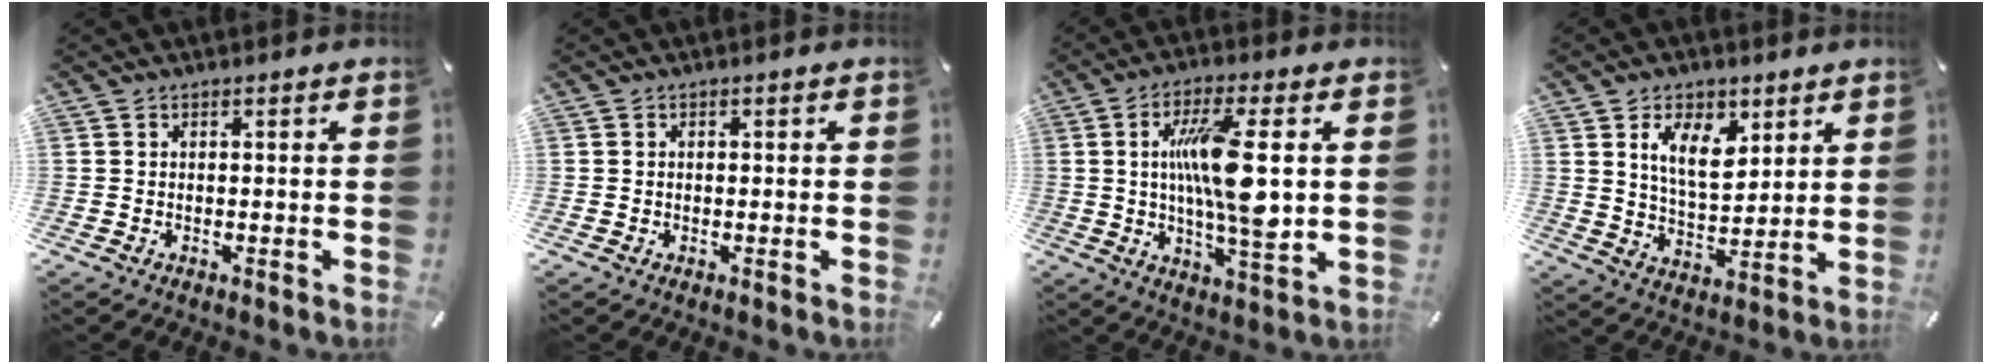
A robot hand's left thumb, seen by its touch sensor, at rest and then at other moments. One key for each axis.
{"total": 0.6, "fx": -0.1, "fy": 0.5, "fz": 0.2, "tx": -0.003, "ty": 0.003, "tz": -0.003}
{"total": 14.7, "fx": 1.9, "fy": 3.6, "fz": 14.2, "tx": -0.273, "ty": -0.014, "tz": 0.020}
{"total": 10.4, "fx": 5.3, "fy": 5.8, "fz": 6.8, "tx": -0.119, "ty": -0.012, "tz": 0.094}